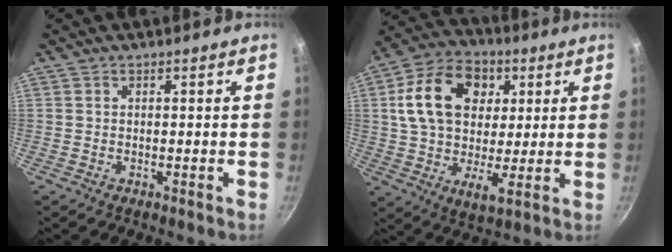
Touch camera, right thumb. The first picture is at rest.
{"total": 18.5, "force": [5.2, 12.7, 12.4], "torque": [-0.195, -0.002, 0.075]}